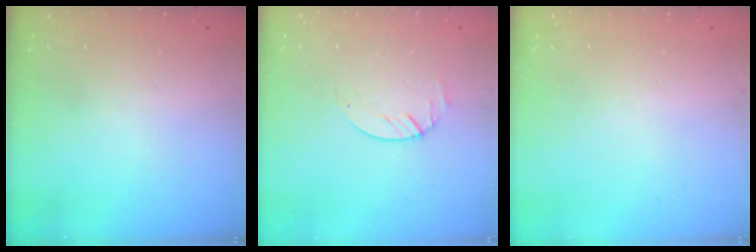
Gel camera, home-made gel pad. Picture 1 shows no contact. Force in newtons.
{"total": 1.7, "press": 1.6, "slide": 0.2}
{"total": 0.0}